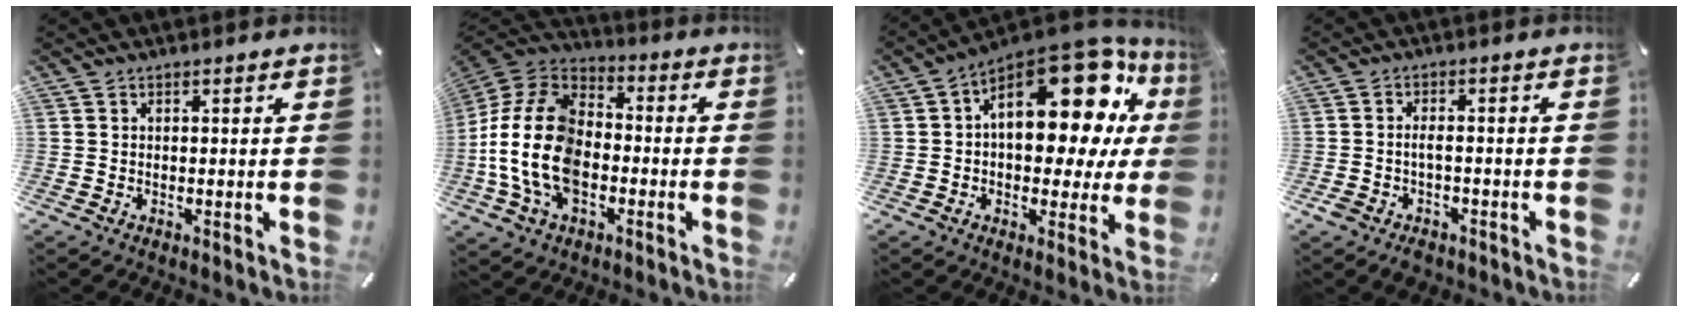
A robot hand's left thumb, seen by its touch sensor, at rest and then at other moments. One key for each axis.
{"total": 18.1, "fx": -4.4, "fy": 12.4, "fz": 12.4, "tx": -0.279, "ty": 0.029, "tz": -0.081}
{"total": 23.1, "fx": 8.7, "fy": 11.9, "fz": 17.7, "tx": -0.233, "ty": -0.064, "tz": 0.148}
{"total": 3.4, "fx": -1.7, "fy": 1.8, "fz": 2.3, "tx": -0.048, "ty": 0.007, "tz": -0.033}